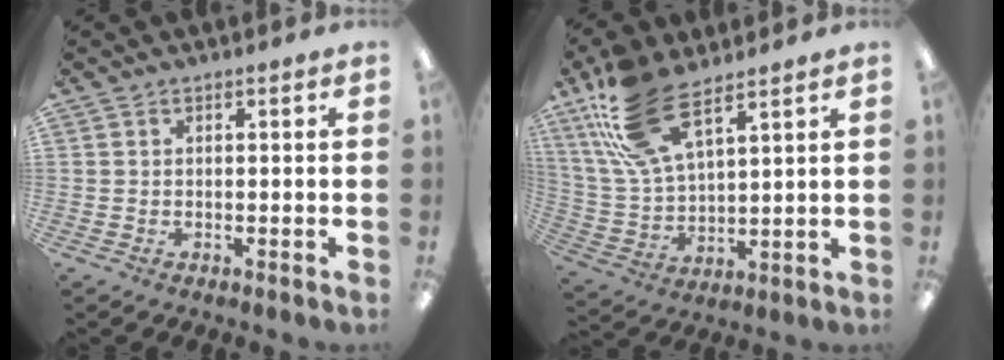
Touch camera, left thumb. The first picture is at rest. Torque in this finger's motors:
{"motor_torque": [0.20, 0.13, 1.35, -1.42, 0.32]}